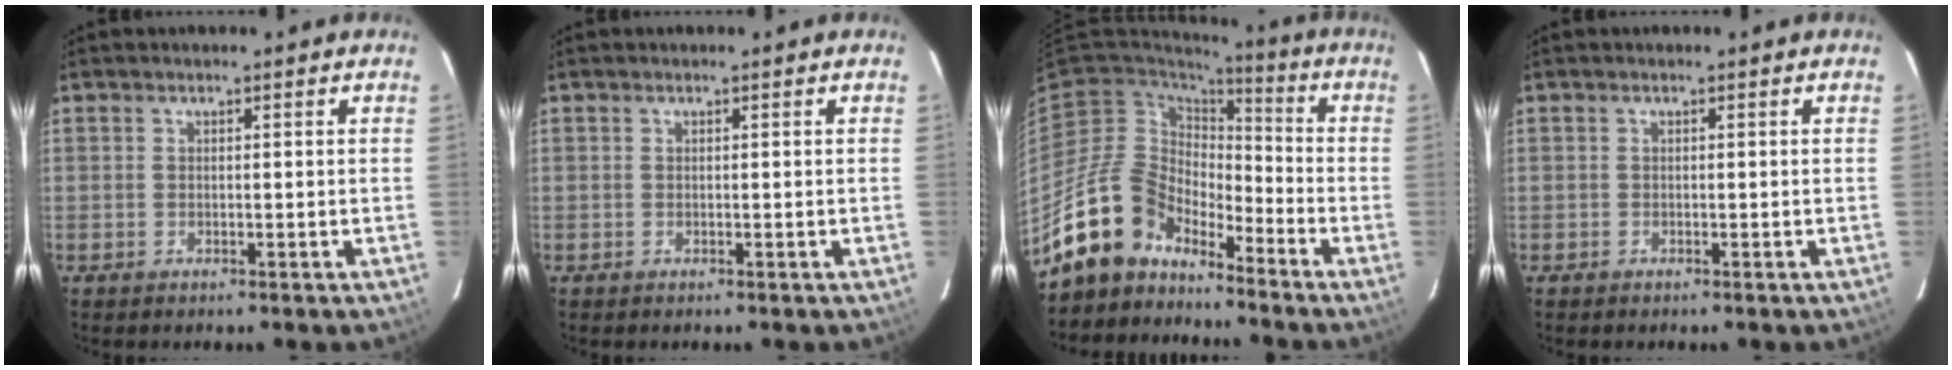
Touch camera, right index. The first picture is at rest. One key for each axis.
{"total": 0.0}
{"total": 13.4, "fx": -11.6, "fy": 6.2, "fz": 2.6, "tx": -0.061, "ty": 0.026, "tz": -0.214}
{"total": 0.0}